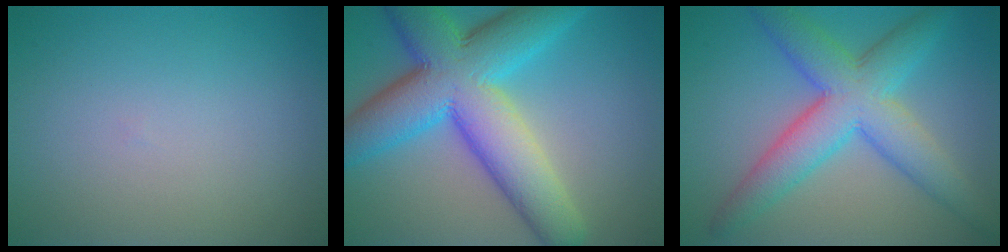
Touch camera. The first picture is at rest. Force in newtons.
{"total": 12.3, "press": 12.3, "slide": 0.4}
{"total": 7.5, "press": 7.5, "slide": 0.2}